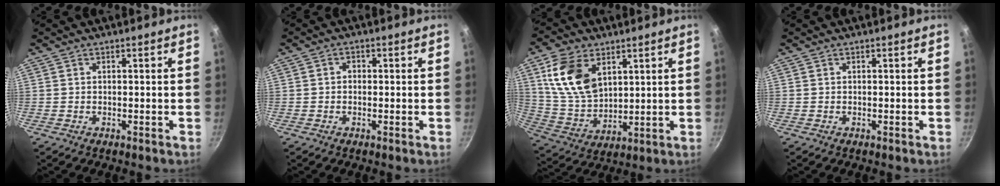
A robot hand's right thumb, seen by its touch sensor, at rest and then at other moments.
{"total": 1.5, "force": [-0.1, 1.3, 0.8], "torque": [-0.011, 0.005, -0.005]}
{"total": 14.4, "force": [5.7, 9.1, 9.5], "torque": [-0.164, -0.026, 0.124]}
{"total": 0.0}